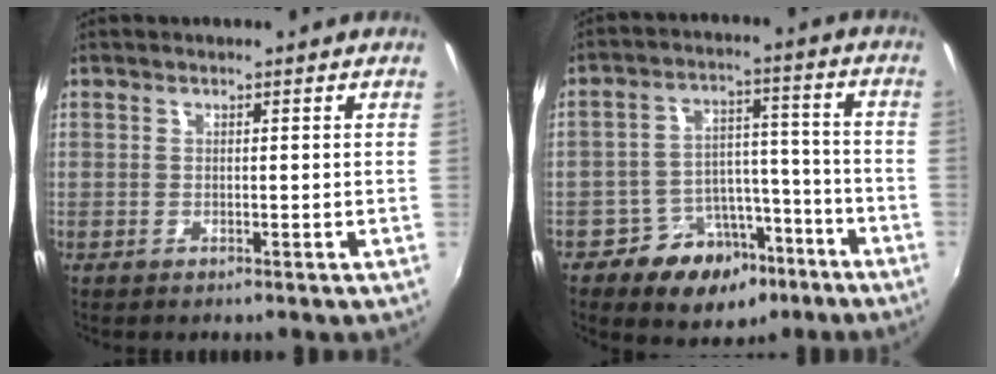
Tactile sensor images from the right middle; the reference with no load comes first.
{"total": 12.5, "force": [-7.6, 8.4, 5.2], "torque": [-0.098, 0.029, -0.097]}